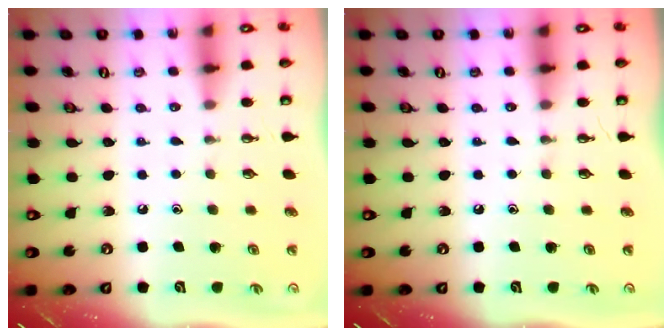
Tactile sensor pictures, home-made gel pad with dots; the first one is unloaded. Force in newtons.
{"total": 0.0}